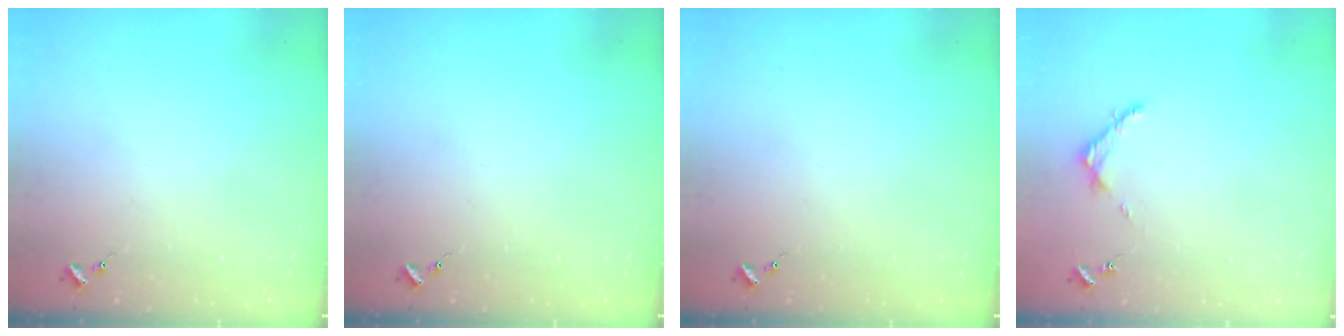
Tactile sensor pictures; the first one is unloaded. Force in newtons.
{"total": 0.0}
{"total": 0.0}
{"total": 3.6, "press": 3.6, "slide": 0.3}